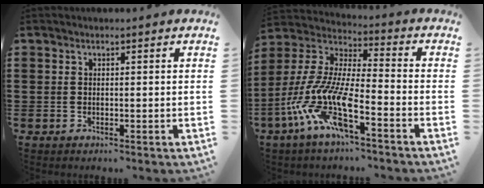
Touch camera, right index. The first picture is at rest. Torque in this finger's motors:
{"motor_torque": [2.14, 0.00, 1.05, 0.21]}